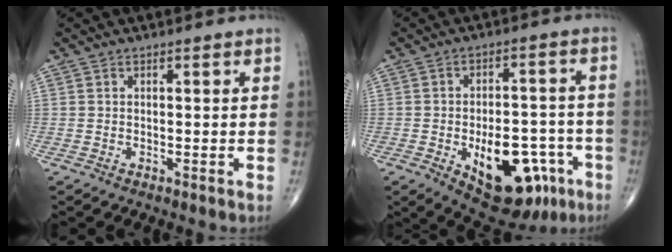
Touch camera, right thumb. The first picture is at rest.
{"total": 17.7, "force": [-6.9, 9.4, 13.2], "torque": [-0.156, 0.032, -0.081]}